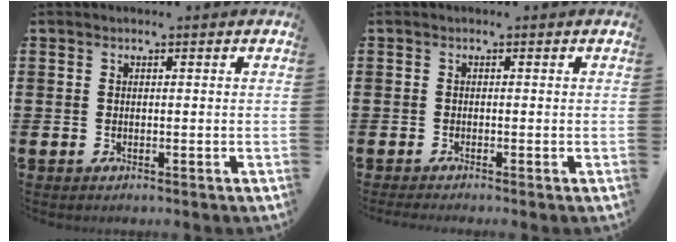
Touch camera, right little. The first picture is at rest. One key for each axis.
{"total": 0.5, "fx": -0.4, "fy": 0.0, "fz": 0.3, "tx": -0.004, "ty": -0.002, "tz": -0.008}